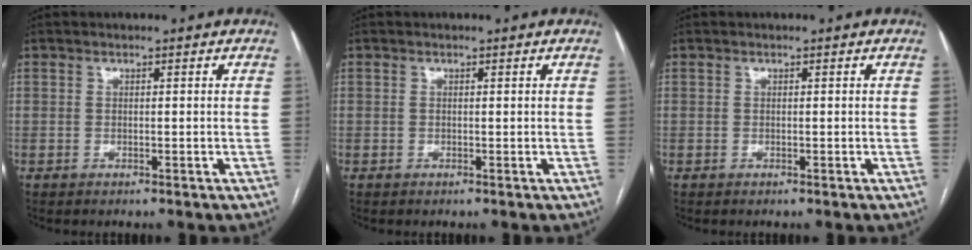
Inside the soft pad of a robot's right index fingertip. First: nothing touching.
{"total": 0.0}
{"total": 0.0}